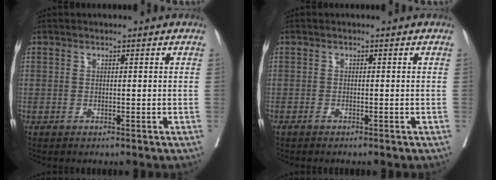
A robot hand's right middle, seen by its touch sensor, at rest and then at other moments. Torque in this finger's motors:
{"motor_torque": [-0.04, 0.01, -0.02, 0.00]}